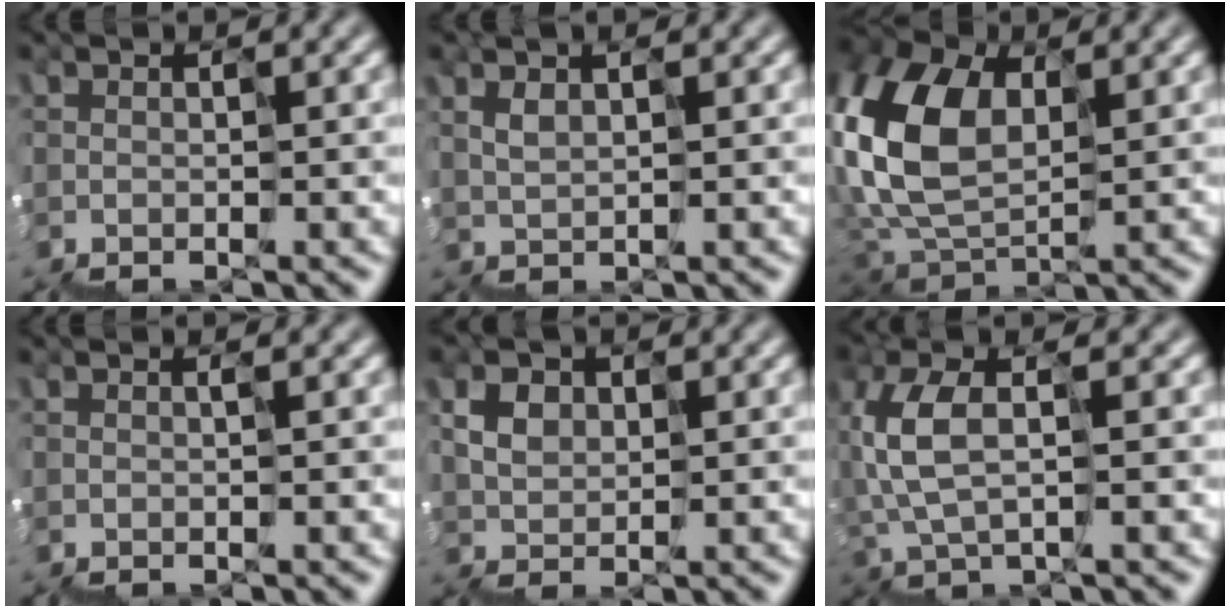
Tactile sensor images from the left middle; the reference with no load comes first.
{"total": 1.2, "force": [1.2, 0.0, 0.2], "torque": [-0.012, 0.020, 0.024]}
{"total": 7.4, "force": [2.2, 5.2, 4.9], "torque": [-0.157, 0.022, 0.039]}
{"total": 0.0}
{"total": 1.3, "force": [1.0, 0.8, 0.0], "torque": [-0.024, 0.017, 0.018]}
{"total": 3.1, "force": [0.4, 1.2, 2.9], "torque": [-0.106, 0.019, 0.002]}